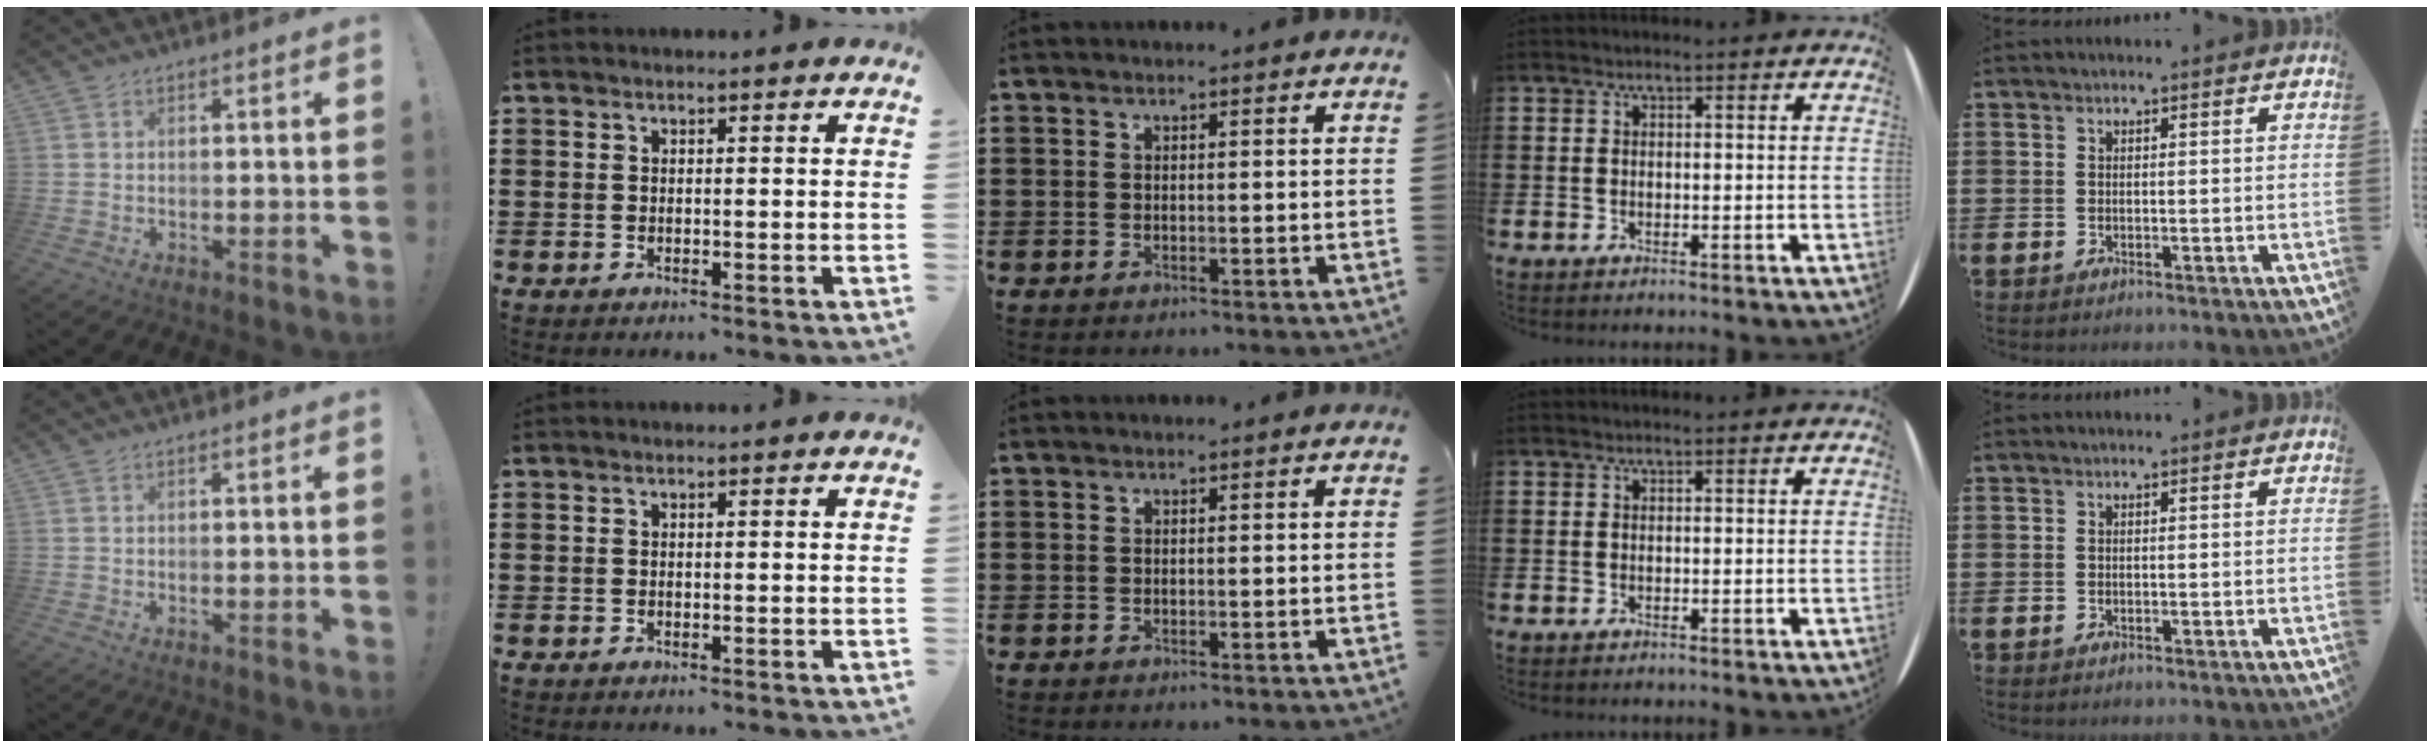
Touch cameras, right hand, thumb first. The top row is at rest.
{}